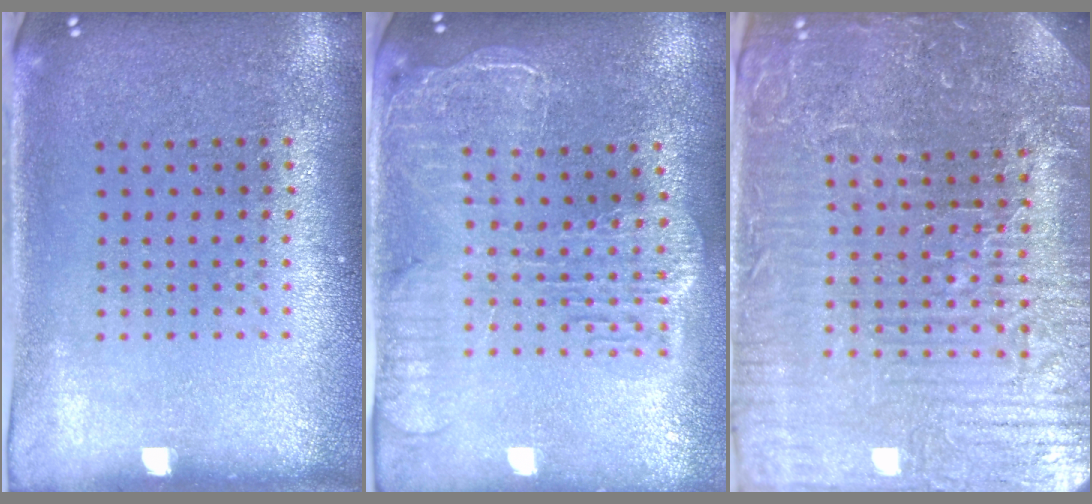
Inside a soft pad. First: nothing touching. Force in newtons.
{"total": 2.3, "press": 2.0, "slide": 1.0}
{"total": 5.9, "press": 5.4, "slide": 2.3}